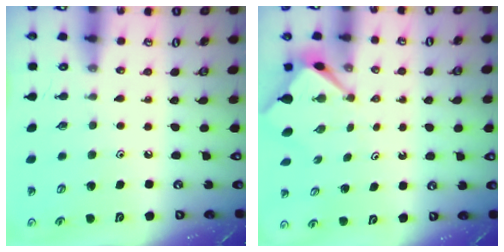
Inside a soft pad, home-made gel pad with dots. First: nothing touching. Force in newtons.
{"total": 2.9, "press": 2.9, "slide": 0.2}